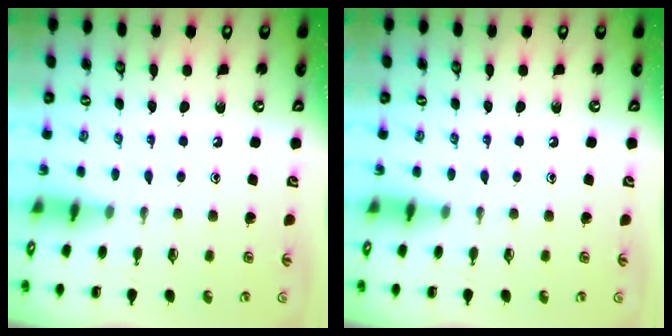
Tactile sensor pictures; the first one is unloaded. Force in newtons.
{"total": 0.0}